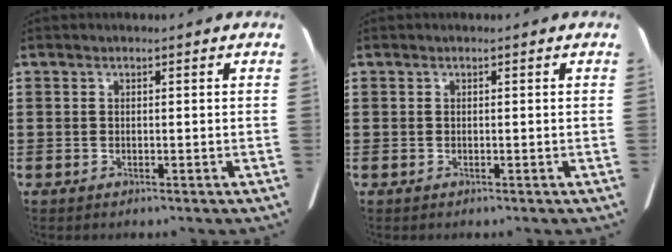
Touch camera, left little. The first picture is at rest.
{"total": 0.0}